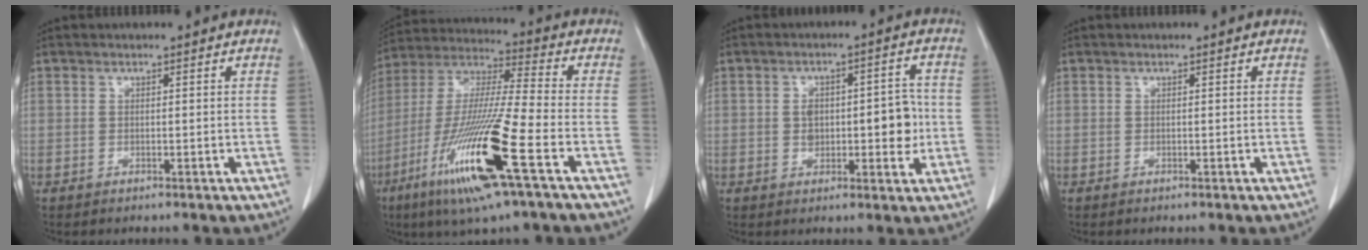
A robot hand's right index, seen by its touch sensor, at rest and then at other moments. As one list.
[{"total": 19.5, "force": [-8.4, 0.5, 17.5], "torque": [-0.378, -0.039, -0.163]}, {"total": 7.9, "force": [-0.3, 4.1, 6.7], "torque": [-0.088, 0.018, 0.002]}, {"total": 0.0}]